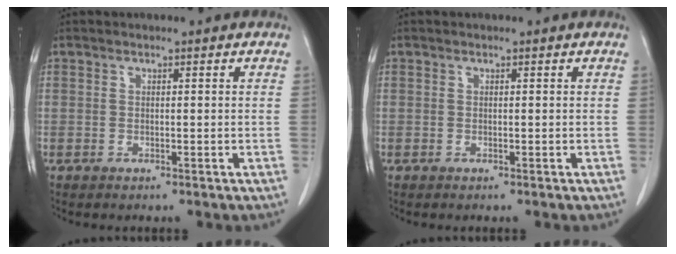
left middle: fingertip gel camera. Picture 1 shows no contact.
{"total": 0.0}